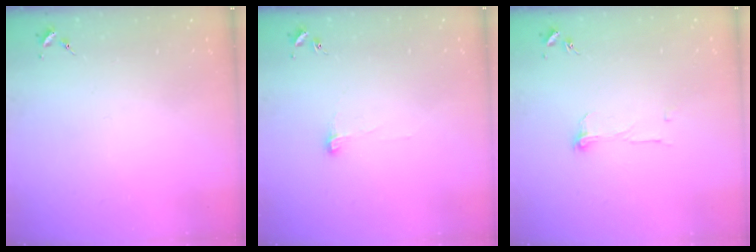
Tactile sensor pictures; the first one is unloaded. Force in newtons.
{"total": 4.9, "press": 4.9, "slide": 0.5}
{"total": 5.1, "press": 5.0, "slide": 0.5}